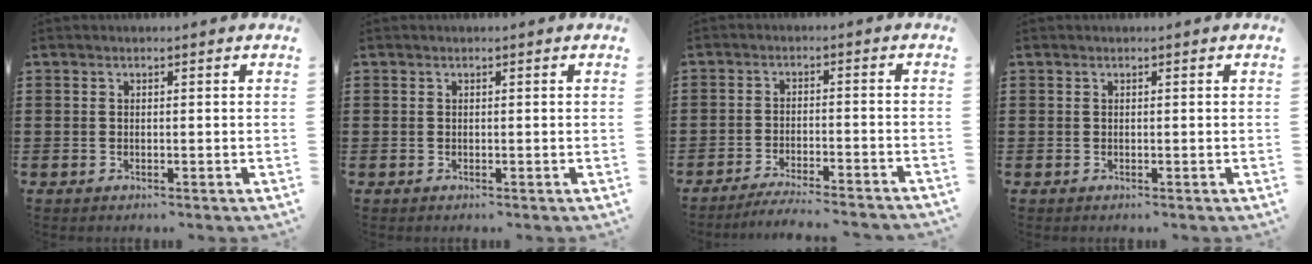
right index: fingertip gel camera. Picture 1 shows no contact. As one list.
[{"total": 0.0}, {"total": 3.9, "force": [-3.8, -0.3, 1.0], "torque": [-0.019, -0.004, -0.076]}, {"total": 0.0}]